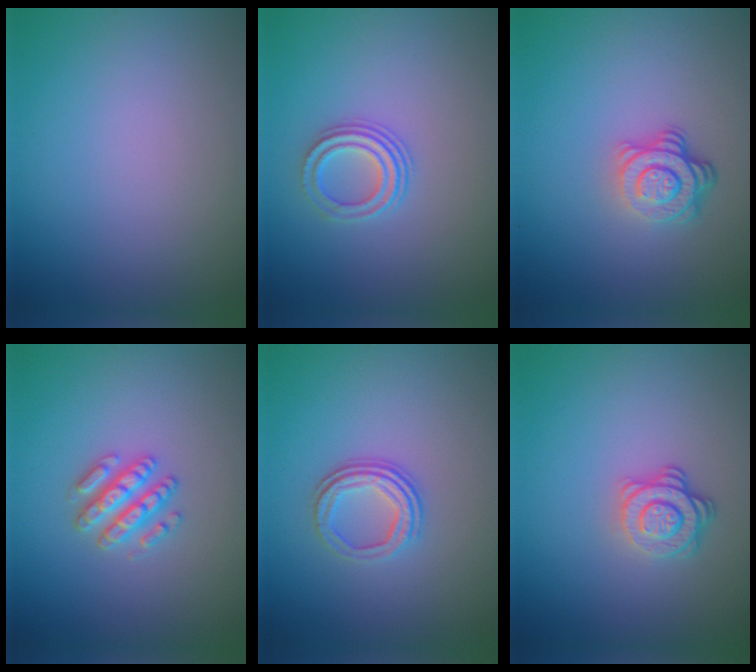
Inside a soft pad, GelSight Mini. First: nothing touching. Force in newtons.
{"total": 2.5, "press": 2.1, "slide": 1.4}
{"total": 4.0, "press": 2.8, "slide": 2.9}
{"total": 2.9, "press": 2.8, "slide": 0.5}
{"total": 3.1, "press": 2.3, "slide": 2.0}
{"total": 2.9, "press": 2.5, "slide": 1.6}